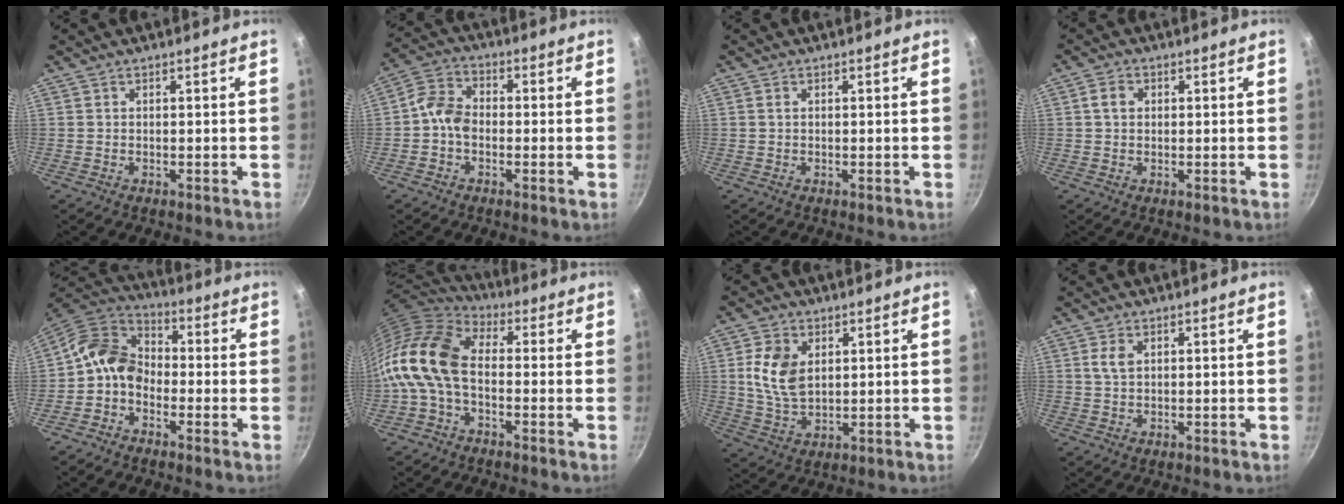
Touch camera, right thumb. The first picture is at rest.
{"total": 6.0, "force": [-1.3, 4.3, 3.9], "torque": [-0.067, 0.028, -0.041]}
{"total": 0.7, "force": [0.3, 0.5, 0.5], "torque": [-0.010, 0.002, 0.004]}
{"total": 3.0, "force": [0.7, 2.3, 1.8], "torque": [-0.023, 0.005, 0.009]}
{"total": 9.1, "force": [-2.5, 6.9, 5.5], "torque": [-0.081, 0.041, -0.075]}
{"total": 14.3, "force": [-2.1, 8.8, 11.0], "torque": [-0.211, 0.029, -0.061]}
{"total": 9.3, "force": [2.3, 6.1, 6.7], "torque": [-0.120, -0.014, 0.048]}
{"total": 3.0, "force": [1.0, 1.9, 2.1], "torque": [-0.040, 0.000, 0.019]}